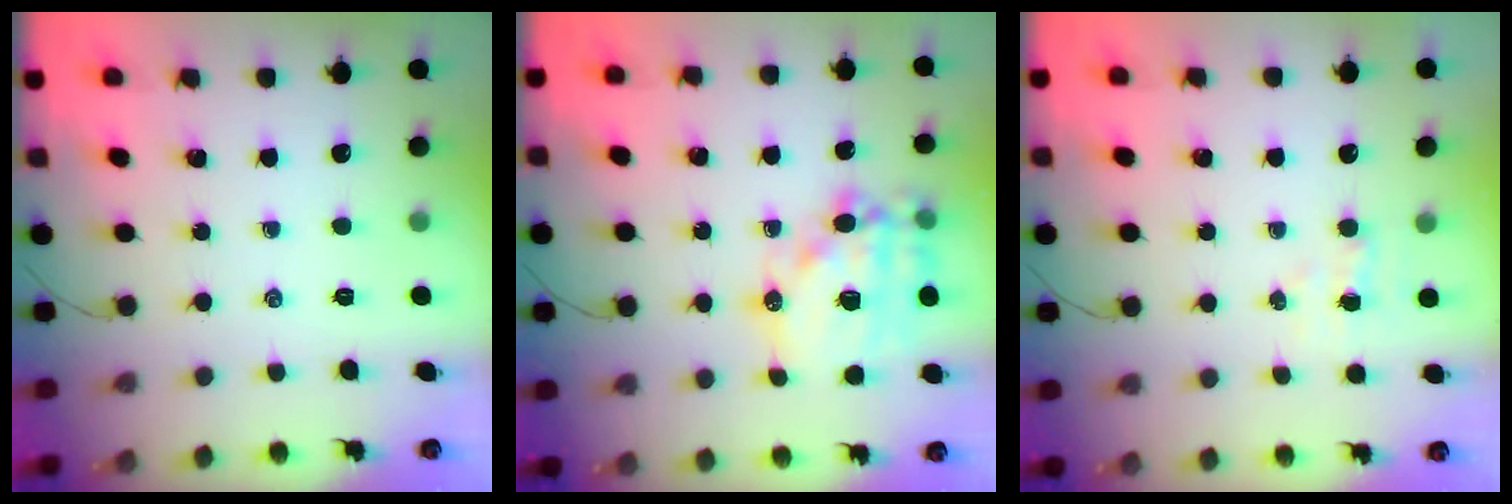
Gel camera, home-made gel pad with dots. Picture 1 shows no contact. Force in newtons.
{"total": 18.3, "press": 18.0, "slide": 3.4}
{"total": 3.7, "press": 3.5, "slide": 1.1}